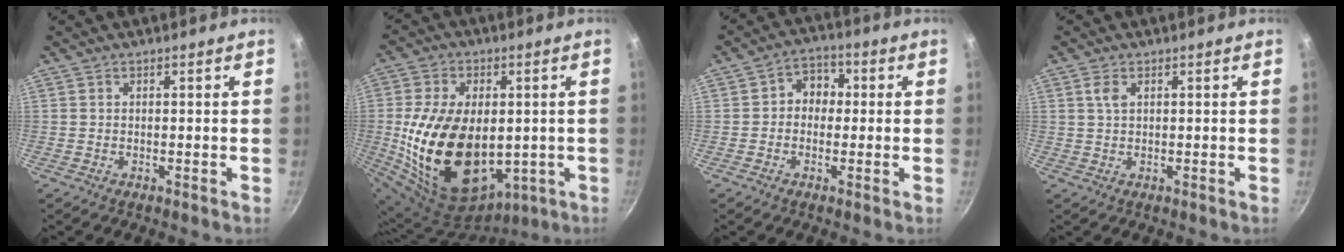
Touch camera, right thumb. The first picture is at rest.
{"total": 24.0, "force": [-0.9, 15.5, 18.2], "torque": [-0.318, -0.008, 0.006]}
{"total": 5.8, "force": [0.0, 4.9, 3.1], "torque": [-0.002, 0.014, -0.013]}
{"total": 2.0, "force": [0.7, 1.1, 1.6], "torque": [-0.028, -0.004, 0.015]}